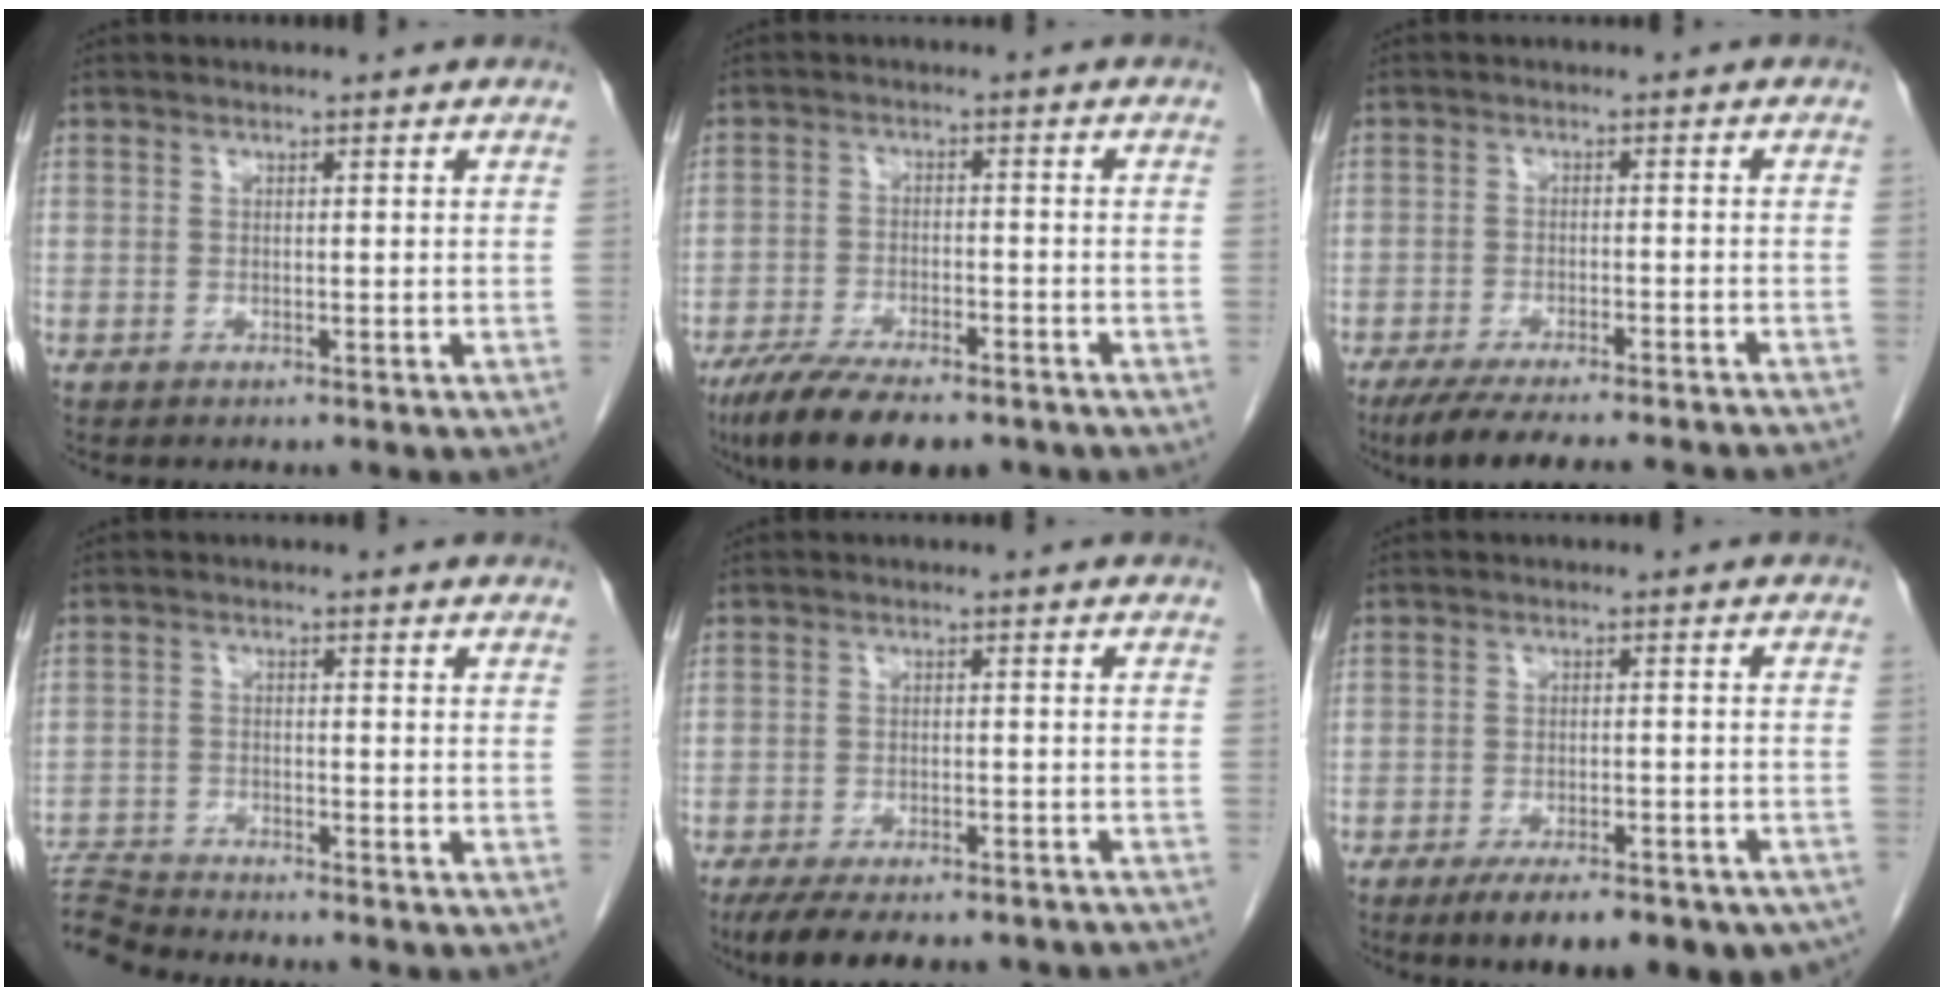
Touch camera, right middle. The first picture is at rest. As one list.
[{"total": 12.7, "force": [-9.5, 3.9, 7.4], "torque": [-0.119, -0.017, -0.149]}, {"total": 16.9, "force": [-15.1, 1.5, 7.5], "torque": [-0.098, -0.026, -0.201]}, {"total": 6.1, "force": [-6.1, -0.9, 0.1], "torque": [-0.002, -0.004, -0.111]}, {"total": 16.7, "force": [-14.3, 4.6, 7.3], "torque": [-0.126, -0.011, -0.184]}, {"total": 15.5, "force": [-12.0, 5.0, 8.5], "torque": [-0.080, 0.008, -0.155]}]